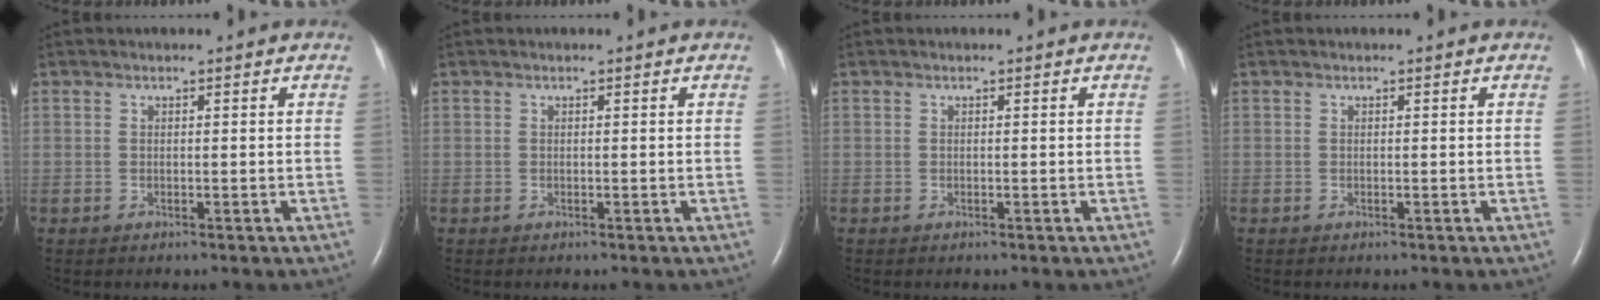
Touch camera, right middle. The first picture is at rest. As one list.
[{"total": 0.0}, {"total": 0.0}, {"total": 0.0}]